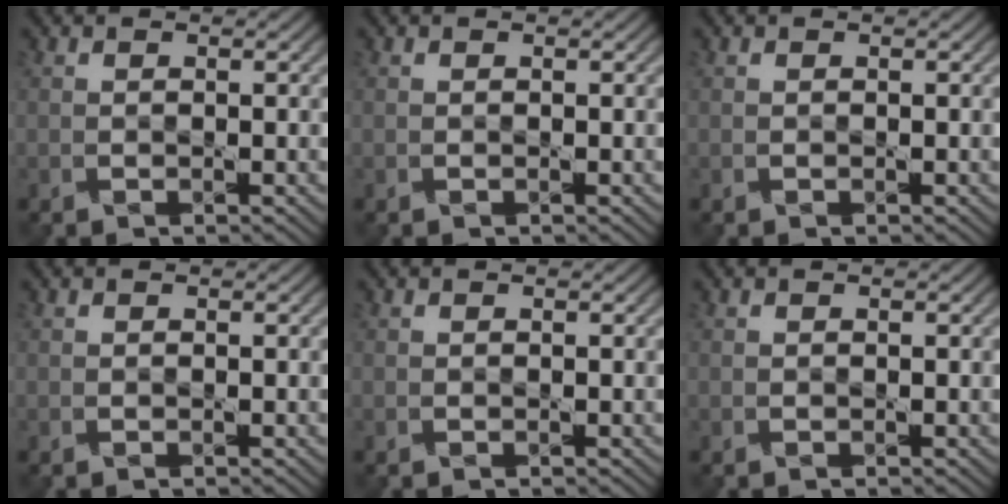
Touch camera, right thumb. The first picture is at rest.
{"total": 0.0}
{"total": 0.0}
{"total": 0.0}
{"total": 0.0}
{"total": 0.0}